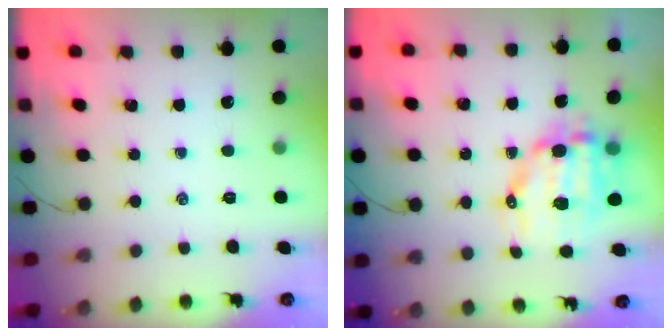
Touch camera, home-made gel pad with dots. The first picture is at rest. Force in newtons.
{"total": 11.7, "press": 11.4, "slide": 2.4}